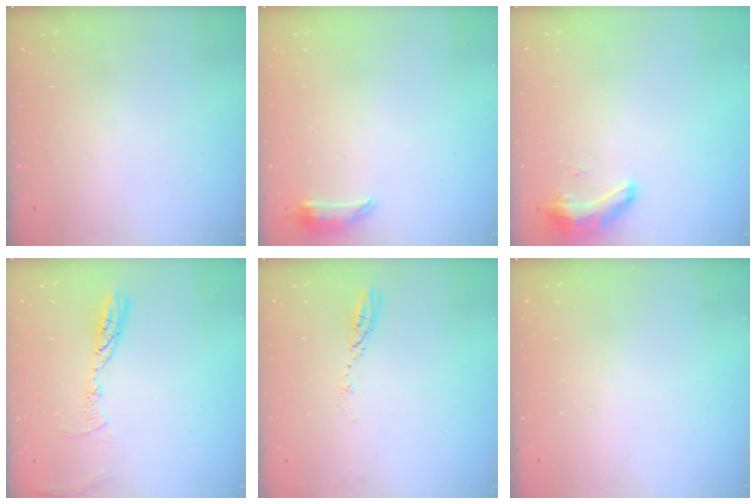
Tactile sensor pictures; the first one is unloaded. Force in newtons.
{"total": 6.6, "press": 6.6, "slide": 0.9}
{"total": 11.5, "press": 9.6, "slide": 6.3}
{"total": 9.3, "press": 9.3, "slide": 0.9}
{"total": 3.5, "press": 3.5, "slide": 0.3}
{"total": 0.0}